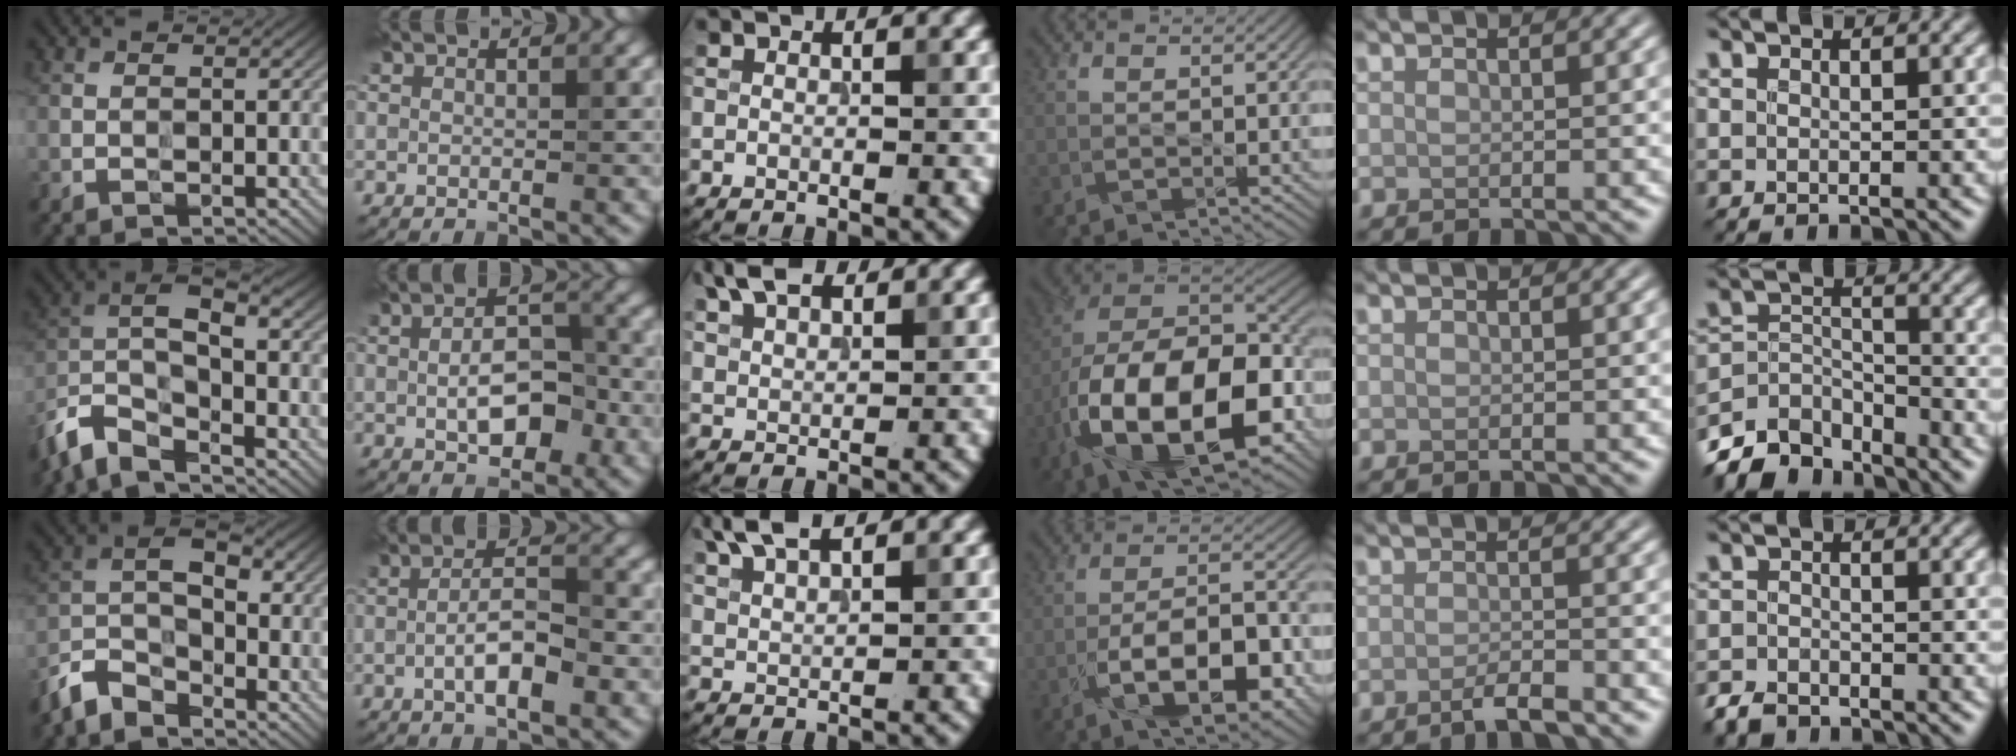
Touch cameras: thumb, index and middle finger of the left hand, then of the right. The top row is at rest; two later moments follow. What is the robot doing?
{"motion": "wipe", "object": "bowl"}